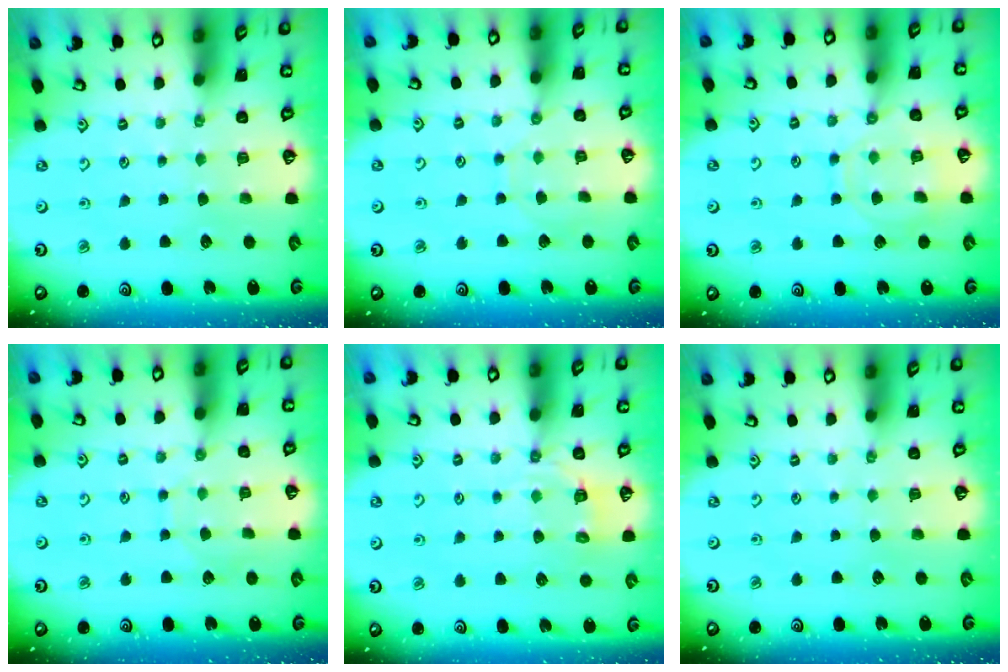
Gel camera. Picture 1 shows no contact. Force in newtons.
{"total": 4.7, "press": 4.7, "slide": 0.3}
{"total": 10.1, "press": 10.0, "slide": 1.0}
{"total": 5.7, "press": 5.7, "slide": 0.4}
{"total": 6.0, "press": 5.8, "slide": 1.7}
{"total": 0.0}